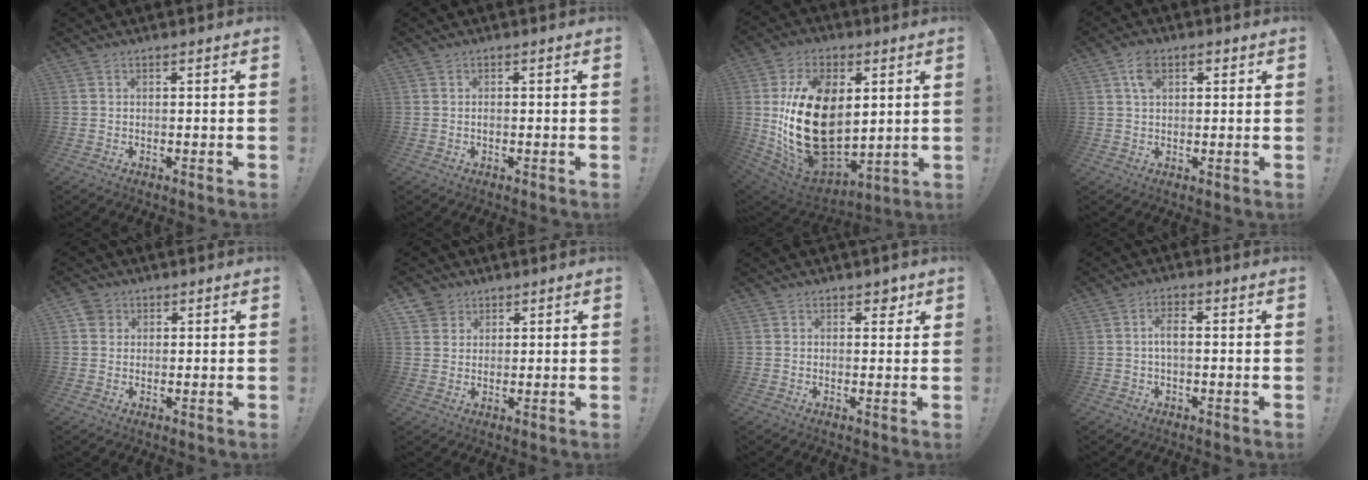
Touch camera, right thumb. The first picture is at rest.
{"total": 0.5, "force": [-0.4, 0.2, 0.2], "torque": [-0.004, 0.000, -0.007]}
{"total": 28.1, "force": [2.2, 18.1, 21.4], "torque": [-0.417, -0.025, 0.052]}
{"total": 5.5, "force": [2.1, 3.5, 3.7], "torque": [-0.055, 0.004, 0.036]}
{"total": 3.7, "force": [1.5, 3.2, 1.0], "torque": [-0.013, 0.000, 0.029]}
{"total": 4.3, "force": [2.6, 3.4, 0.3], "torque": [0.002, -0.016, 0.048]}
{"total": 2.7, "force": [1.6, 1.6, 1.3], "torque": [0.001, -0.010, 0.023]}
{"total": 3.8, "force": [-0.1, 1.3, 3.6], "torque": [-0.073, 0.005, -0.005]}